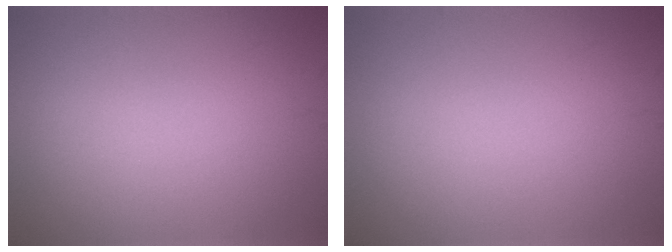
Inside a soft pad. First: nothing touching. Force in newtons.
{"total": 0.0}